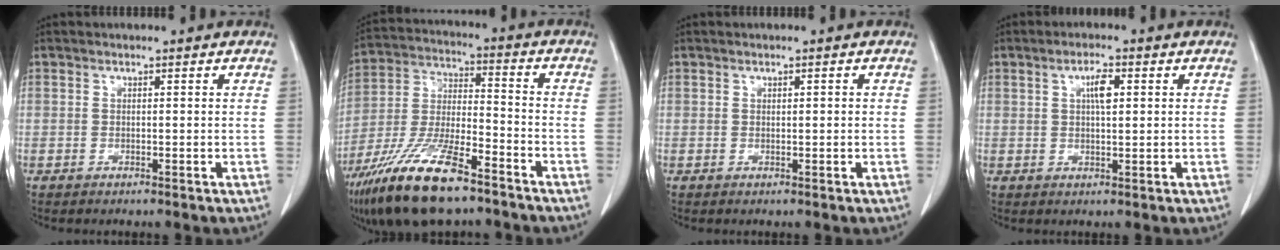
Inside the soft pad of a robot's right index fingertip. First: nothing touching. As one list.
[{"total": 16.9, "force": [-11.5, 3.8, 11.8], "torque": [-0.257, -0.026, -0.213]}, {"total": 0.6, "force": [0.2, 0.1, 0.6], "torque": [-0.010, 0.001, 0.004]}, {"total": 3.2, "force": [0.9, 0.5, 3.0], "torque": [-0.057, 0.002, 0.016]}]